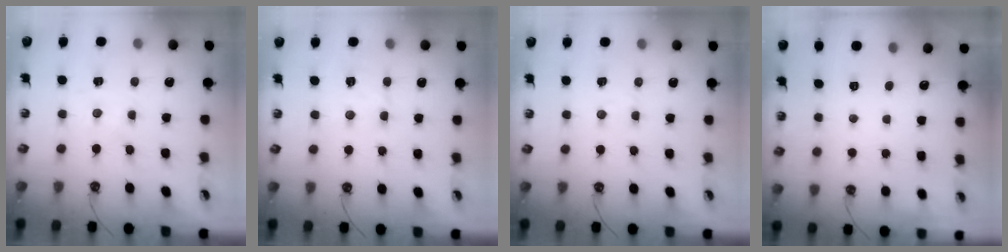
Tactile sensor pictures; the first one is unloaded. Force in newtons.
{"total": 4.2, "press": 4.2, "slide": 0.3}
{"total": 3.4, "press": 3.4, "slide": 0.5}
{"total": 0.0}